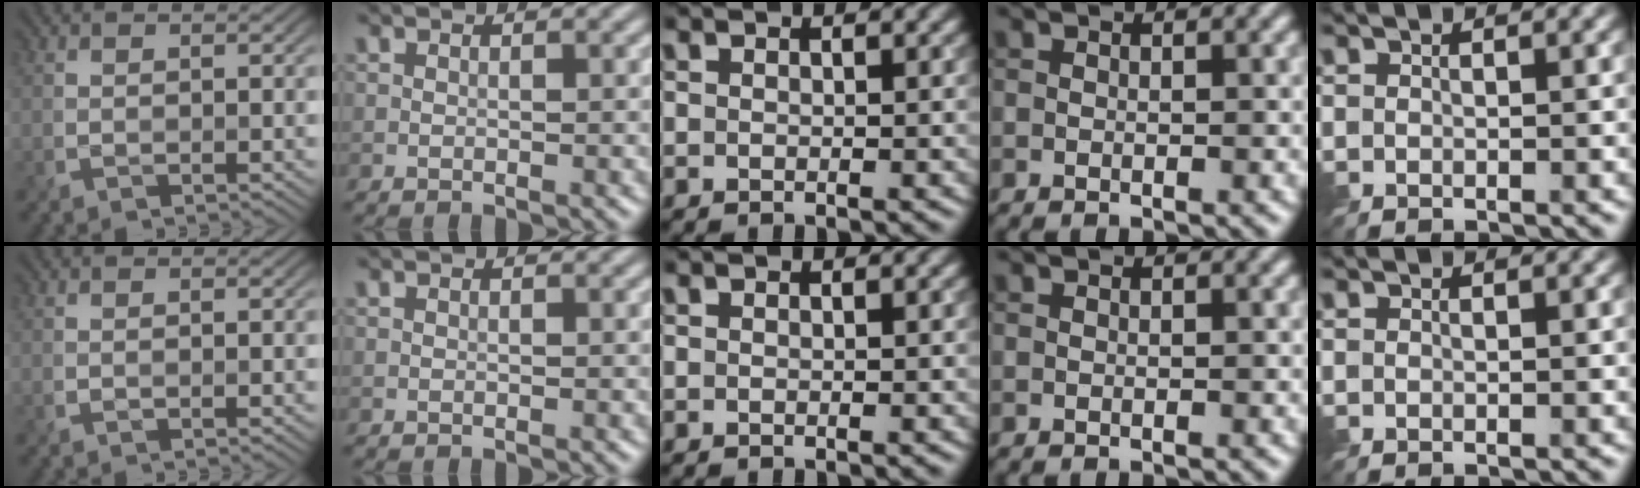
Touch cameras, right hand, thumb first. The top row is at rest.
{}